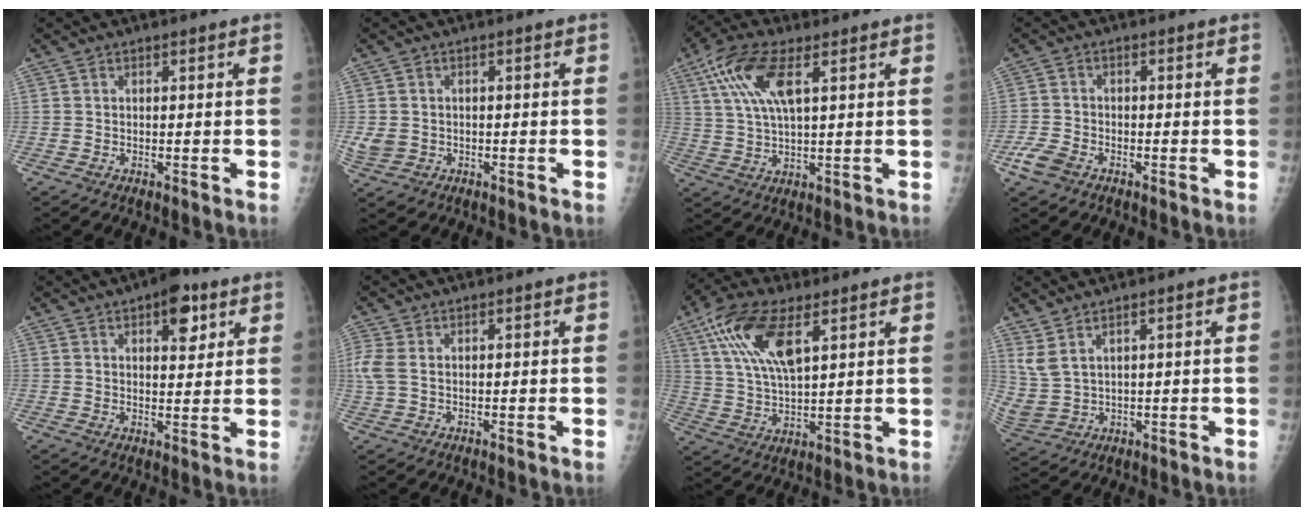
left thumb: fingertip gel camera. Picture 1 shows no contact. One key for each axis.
{"total": 3.7, "fx": -0.7, "fy": 3.2, "fz": 1.6, "tx": -0.033, "ty": 0.004, "tz": -0.003}
{"total": 10.8, "fx": 4.5, "fy": 3.9, "fz": 9.0, "tx": -0.192, "ty": 0.001, "tz": 0.087}
{"total": 4.4, "fx": -2.6, "fy": 2.6, "fz": 2.3, "tx": -0.054, "ty": 0.008, "tz": -0.049}
{"total": 7.1, "fx": 3.7, "fy": 3.3, "fz": 5.1, "tx": -0.047, "ty": -0.014, "tz": 0.044}
{"total": 4.1, "fx": 0.4, "fy": 2.6, "fz": 3.0, "tx": -0.097, "ty": 0.010, "tz": 0.011}
{"total": 13.5, "fx": 6.2, "fy": 5.5, "fz": 10.7, "tx": -0.208, "ty": -0.010, "tz": 0.119}
{"total": 5.2, "fx": 2.9, "fy": 2.5, "fz": 3.6, "tx": -0.080, "ty": -0.013, "tz": 0.077}